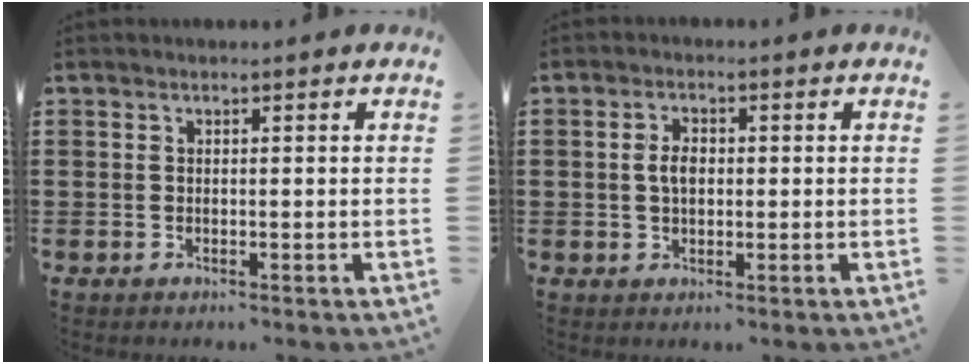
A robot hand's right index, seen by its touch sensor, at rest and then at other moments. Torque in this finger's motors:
{"motor_torque": [0.41, 0.19, 0.15, 0.08]}